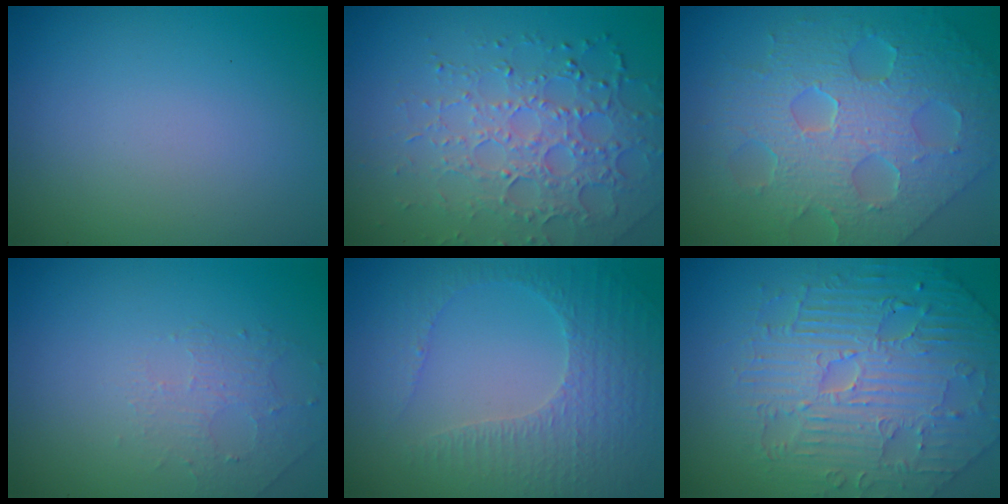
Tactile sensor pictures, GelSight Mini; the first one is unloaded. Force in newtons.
{"total": 5.2, "press": 4.3, "slide": 2.8}
{"total": 9.0, "press": 6.5, "slide": 6.3}
{"total": 1.4, "press": 0.7, "slide": 1.2}
{"total": 4.6, "press": 3.3, "slide": 3.2}
{"total": 5.9, "press": 5.3, "slide": 2.5}